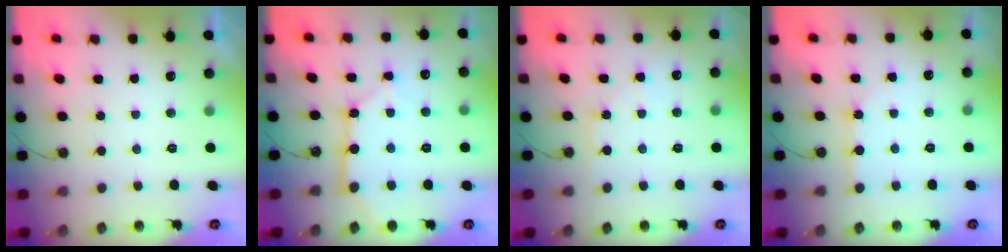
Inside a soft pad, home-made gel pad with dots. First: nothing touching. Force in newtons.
{"total": 10.5, "press": 10.5, "slide": 1.1}
{"total": 6.5, "press": 6.5, "slide": 0.9}
{"total": 2.6, "press": 2.6, "slide": 0.4}